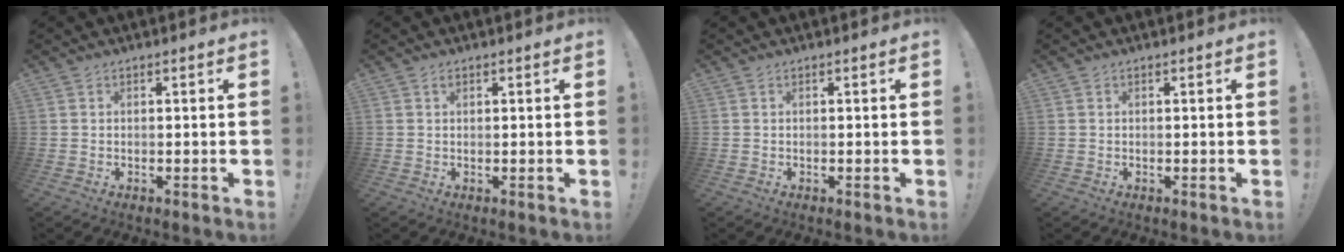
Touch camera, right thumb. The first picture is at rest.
{"total": 0.6, "force": [0.3, 0.5, 0.2], "torque": [-0.005, 0.002, 0.006]}
{"total": 0.0}
{"total": 0.0}